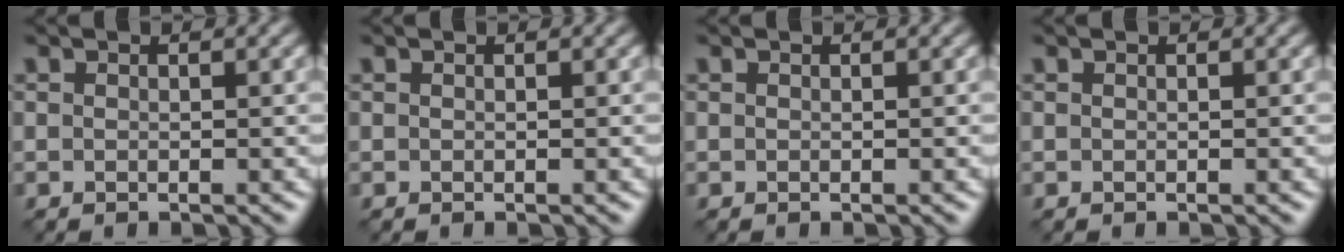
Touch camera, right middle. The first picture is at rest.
{"total": 0.0}
{"total": 0.0}
{"total": 0.0}